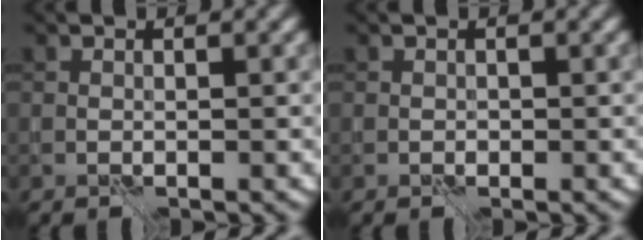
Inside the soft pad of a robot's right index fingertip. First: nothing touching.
{"total": 0.6, "force": [-0.2, 0.5, 0.1], "torque": [0.000, -0.002, -0.003]}